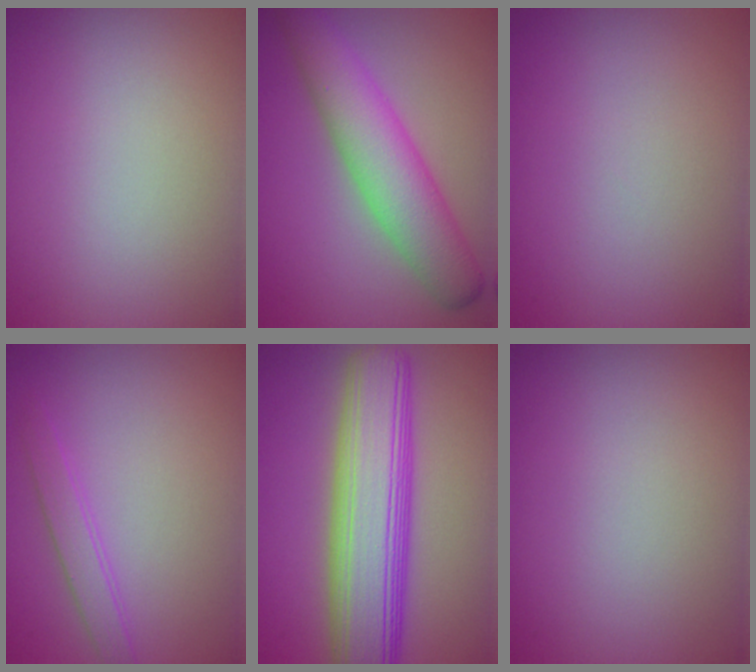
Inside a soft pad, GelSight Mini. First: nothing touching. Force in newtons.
{"total": 6.7, "press": 6.7, "slide": 0.1}
{"total": 0.0}
{"total": 1.9, "press": 1.9, "slide": 0.1}
{"total": 10.5, "press": 10.5, "slide": 0.5}
{"total": 0.0}